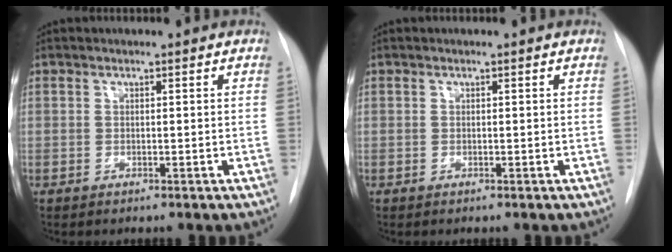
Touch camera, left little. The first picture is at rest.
{"total": 0.0}